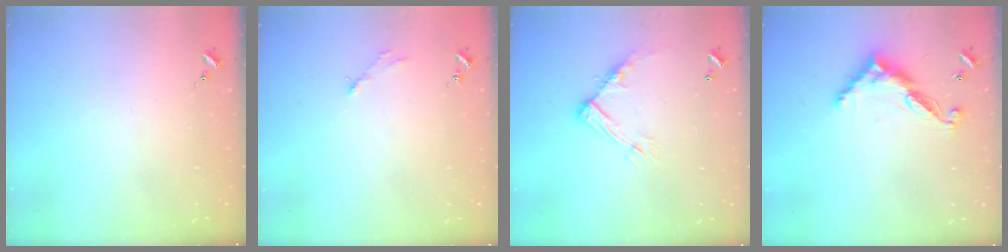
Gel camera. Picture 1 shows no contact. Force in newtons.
{"total": 2.8, "press": 2.8, "slide": 0.4}
{"total": 11.8, "press": 11.8, "slide": 0.5}
{"total": 11.3, "press": 11.3, "slide": 0.3}